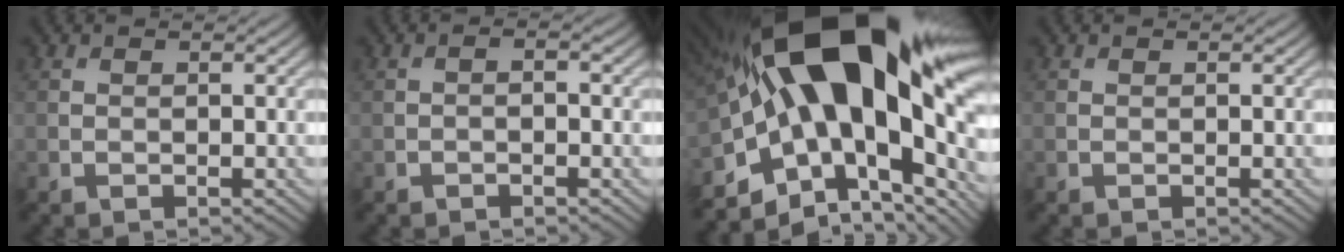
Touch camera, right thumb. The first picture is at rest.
{"total": 1.0, "force": [-0.5, 0.3, 0.8], "torque": [-0.013, 0.001, -0.012]}
{"total": 22.0, "force": [2.6, 11.8, 18.3], "torque": [-0.344, -0.027, 0.057]}
{"total": 0.0}